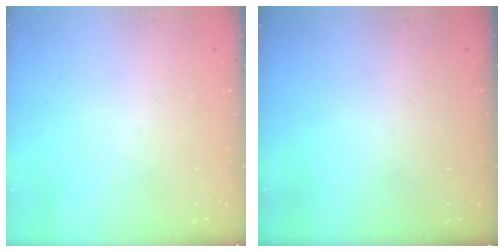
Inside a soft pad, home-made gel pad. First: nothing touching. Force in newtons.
{"total": 0.0}